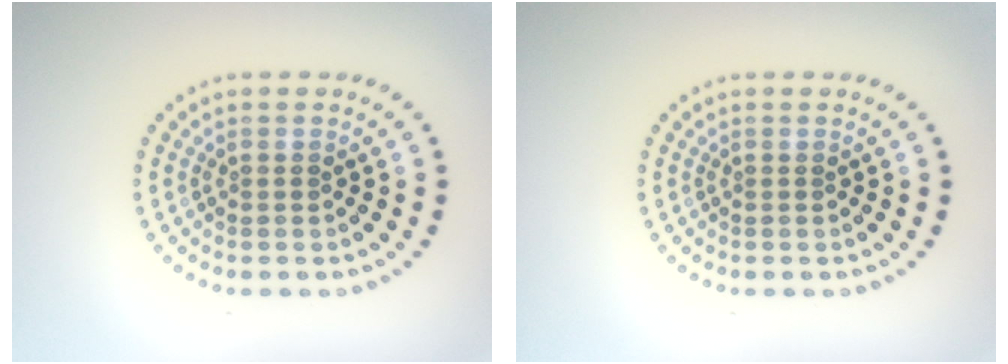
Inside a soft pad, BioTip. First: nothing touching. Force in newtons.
{"total": 0.0}